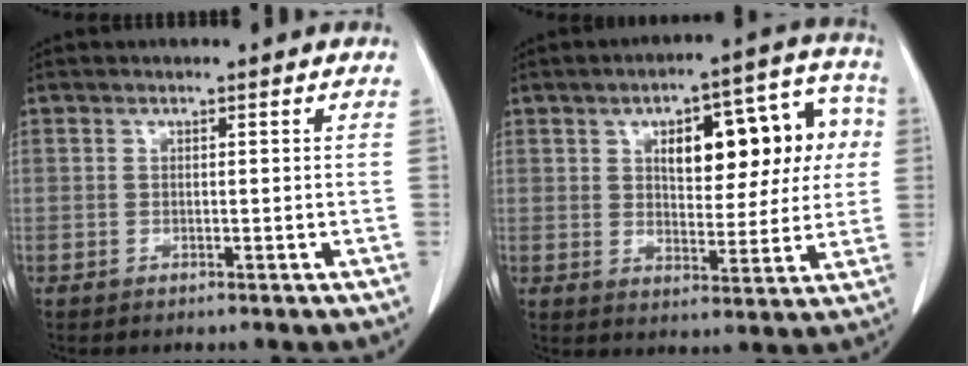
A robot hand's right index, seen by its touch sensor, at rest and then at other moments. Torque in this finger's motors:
{"motor_torque": [0.88, 0.61, 0.32, 0.07]}